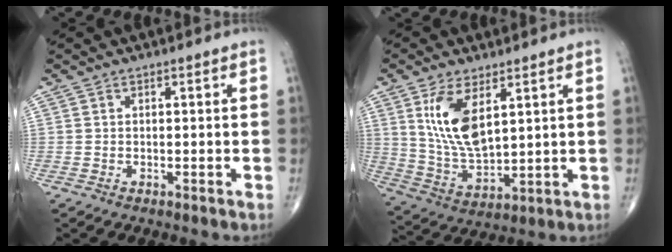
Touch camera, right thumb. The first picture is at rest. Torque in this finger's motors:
{"motor_torque": [-0.93, 1.70, 1.21, 0.53, 0.14]}